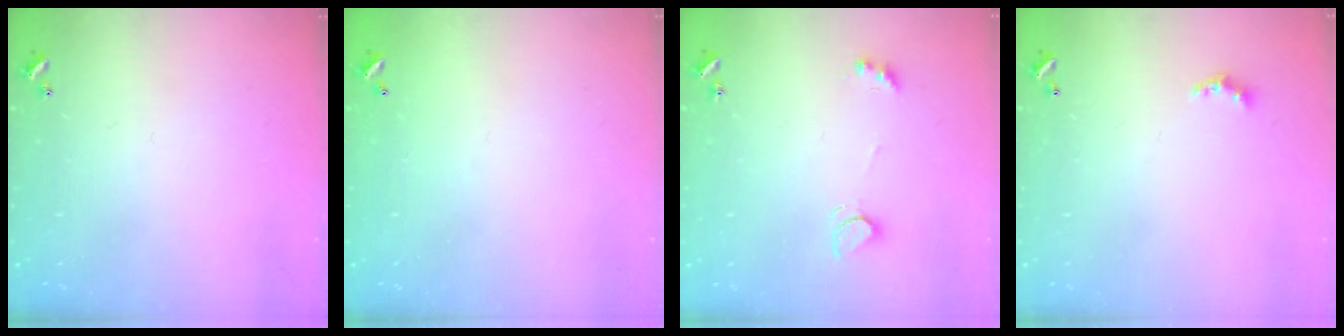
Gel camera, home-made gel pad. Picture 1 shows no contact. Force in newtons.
{"total": 2.8, "press": 2.8, "slide": 0.1}
{"total": 3.6, "press": 3.5, "slide": 0.6}
{"total": 2.8, "press": 2.7, "slide": 0.6}